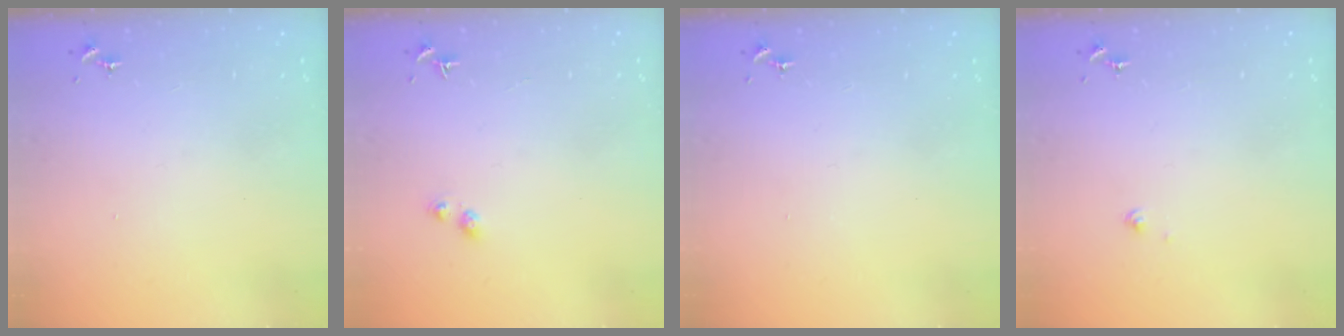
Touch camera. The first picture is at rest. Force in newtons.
{"total": 3.3, "press": 3.2, "slide": 0.6}
{"total": 0.0}
{"total": 1.2, "press": 1.2, "slide": 0.1}